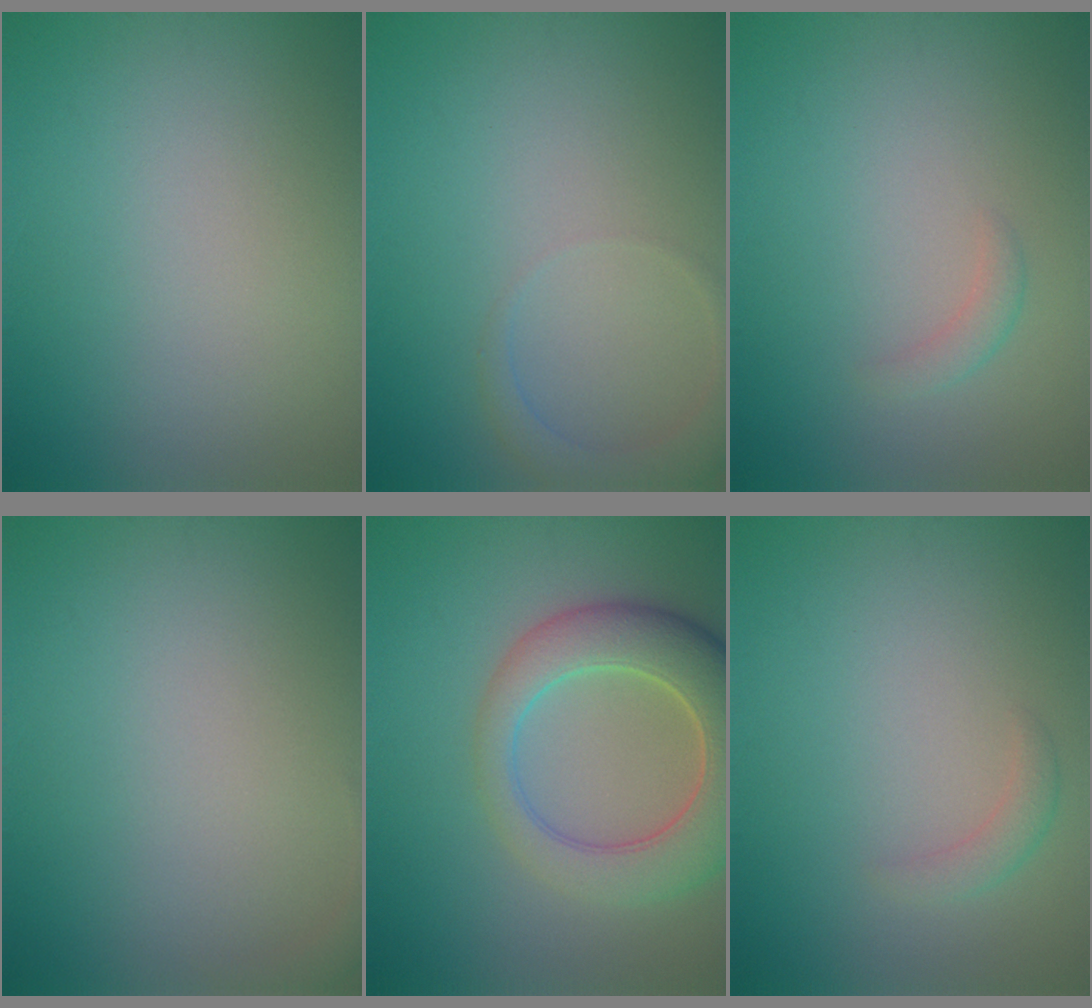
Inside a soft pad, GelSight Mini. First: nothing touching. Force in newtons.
{"total": 2.6, "press": 2.6, "slide": 0.2}
{"total": 1.1, "press": 1.1, "slide": 0.0}
{"total": 1.1, "press": 1.1, "slide": 0.1}
{"total": 7.8, "press": 7.8, "slide": 1.0}
{"total": 1.4, "press": 1.4, "slide": 0.0}